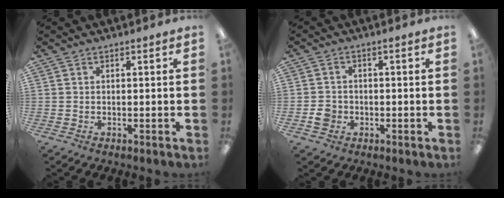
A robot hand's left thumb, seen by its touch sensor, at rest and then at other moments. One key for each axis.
{"total": 3.4, "fx": -1.1, "fy": 2.9, "fz": 1.4, "tx": -0.021, "ty": 0.005, "tz": -0.019}